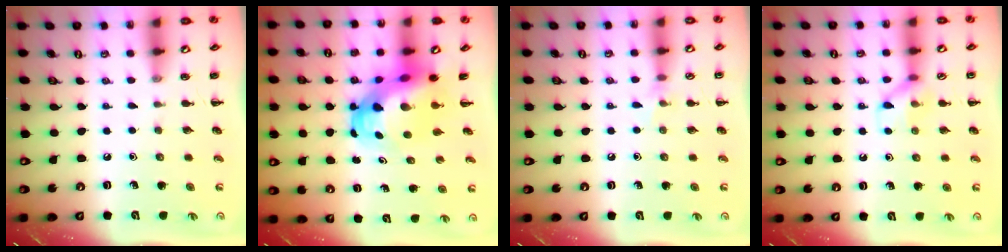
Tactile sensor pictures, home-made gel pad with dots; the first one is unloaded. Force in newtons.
{"total": 7.2, "press": 6.9, "slide": 2.2}
{"total": 4.8, "press": 4.5, "slide": 1.8}
{"total": 7.9, "press": 7.9, "slide": 0.6}